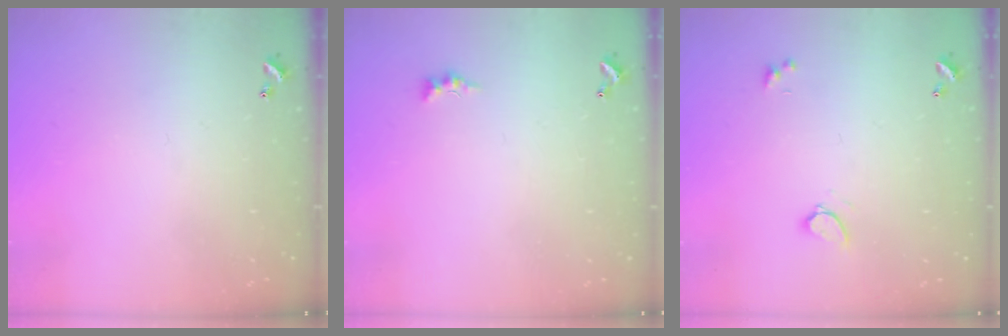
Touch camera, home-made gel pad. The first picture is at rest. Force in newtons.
{"total": 0.0}
{"total": 1.0, "press": 1.0, "slide": 0.2}